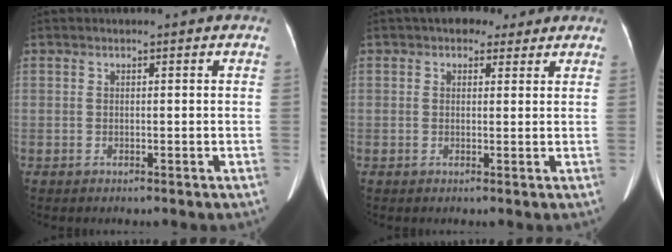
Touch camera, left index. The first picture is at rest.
{"total": 4.0, "force": [2.8, 2.5, 1.5], "torque": [-0.017, 0.016, 0.039]}